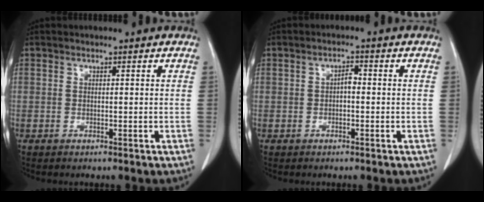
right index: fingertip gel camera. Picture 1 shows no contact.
{"total": 2.5, "force": [-0.1, 1.0, 2.3], "torque": [-0.044, 0.010, -0.001]}